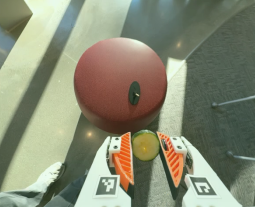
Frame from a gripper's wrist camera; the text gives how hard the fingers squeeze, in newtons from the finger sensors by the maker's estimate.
{"total": 6.7, "left": 6.4, "right": 7.0}